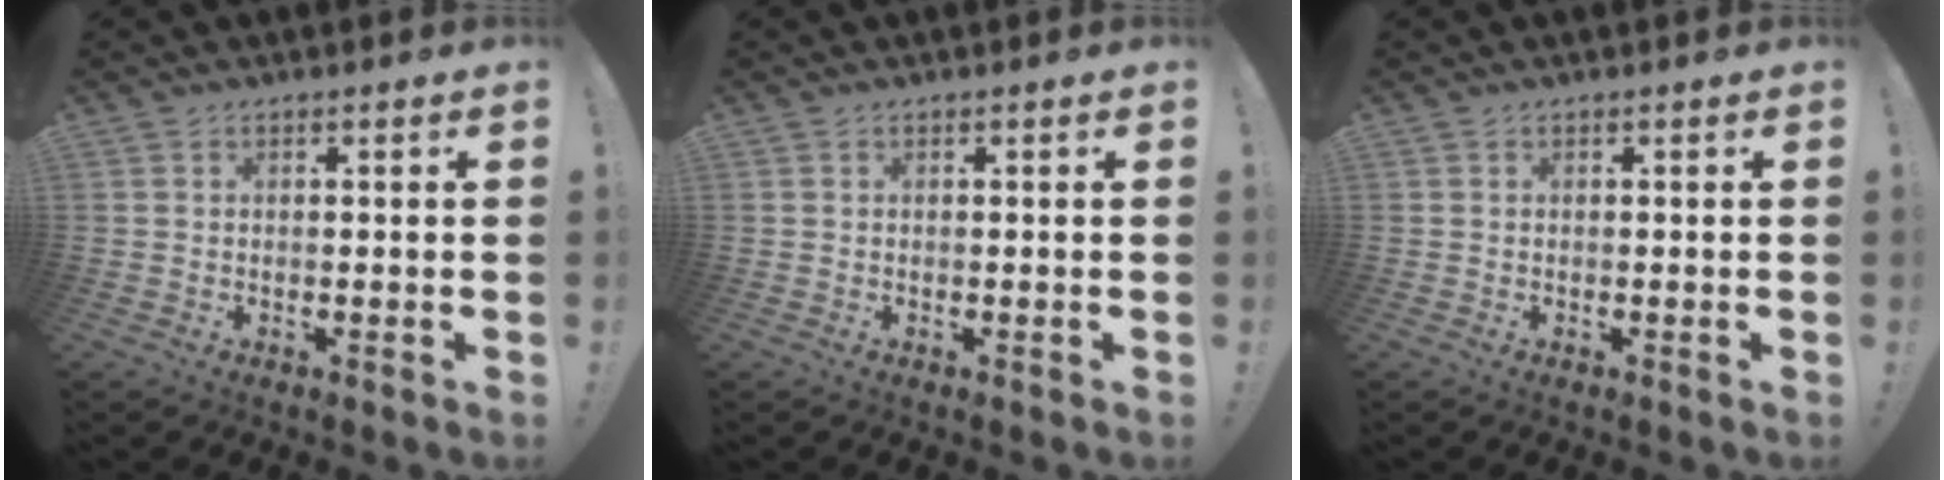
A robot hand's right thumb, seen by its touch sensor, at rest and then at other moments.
{"total": 0.0}
{"total": 0.0}